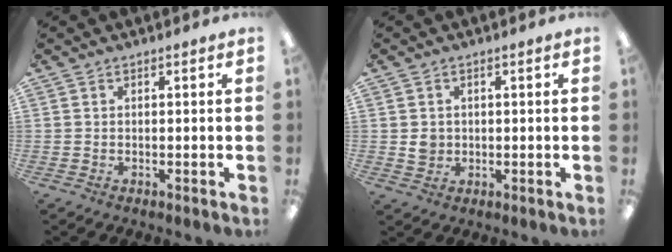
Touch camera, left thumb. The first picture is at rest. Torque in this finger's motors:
{"motor_torque": [-0.10, 0.09, -0.24, 0.13, 0.00]}